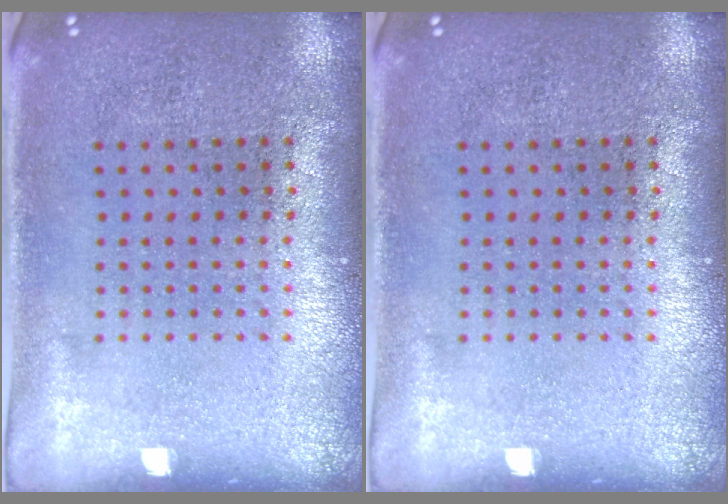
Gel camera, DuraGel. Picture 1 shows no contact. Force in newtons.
{"total": 0.0}